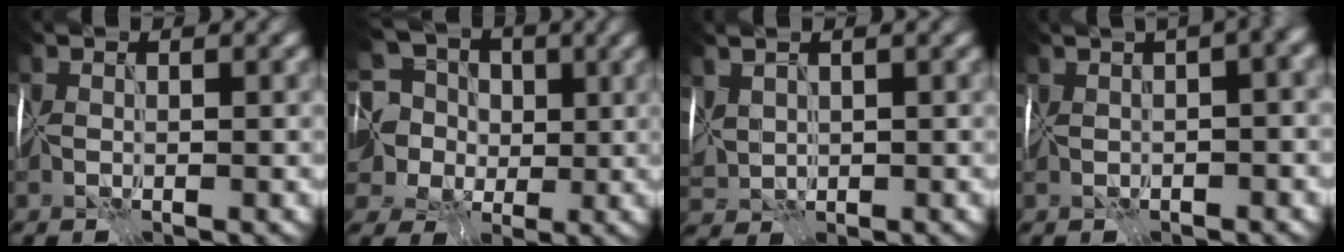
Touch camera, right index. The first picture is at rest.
{"total": 8.6, "force": [0.4, 7.9, 3.5], "torque": [-0.084, 0.021, -0.023]}
{"total": 2.9, "force": [1.2, 2.0, 1.8], "torque": [-0.052, 0.005, 0.034]}
{"total": 13.7, "force": [4.5, 6.0, 11.5], "torque": [-0.121, 0.070, 0.044]}